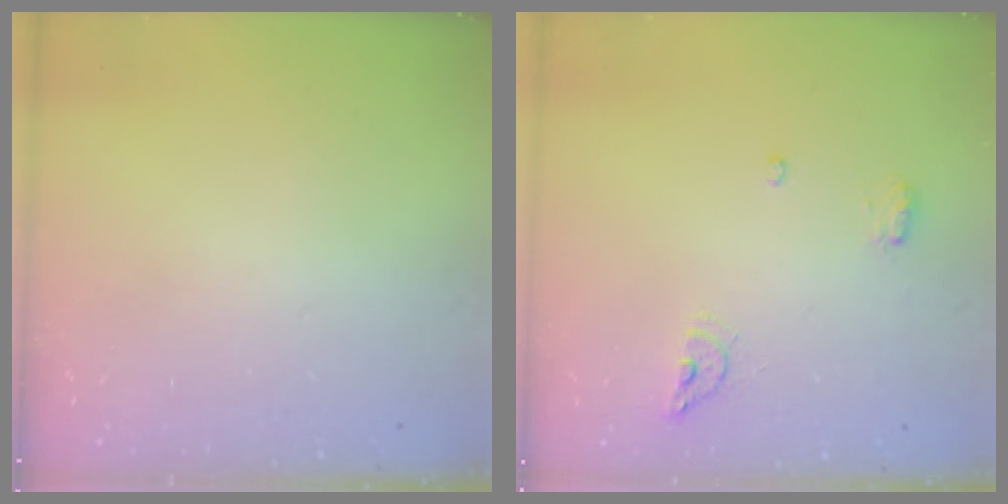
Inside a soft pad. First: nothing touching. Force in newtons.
{"total": 6.8, "press": 6.7, "slide": 1.2}